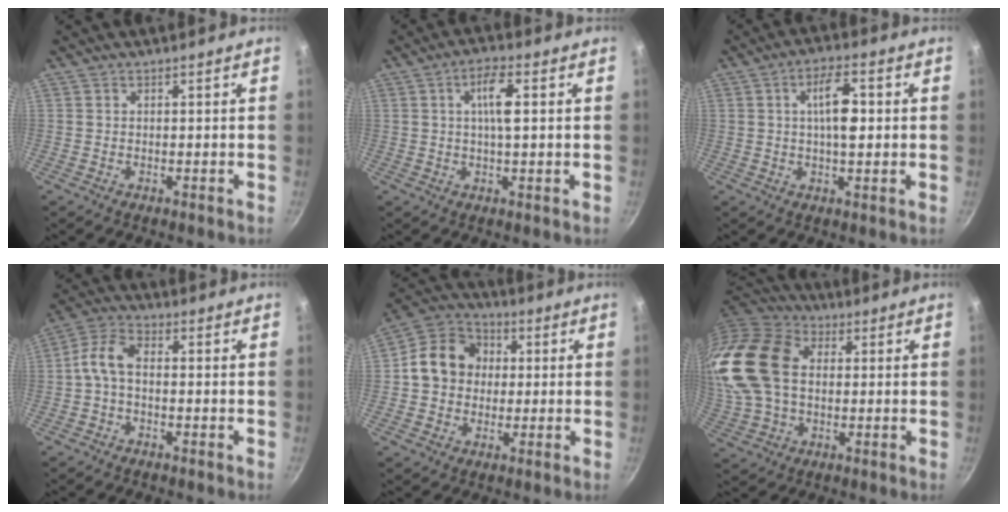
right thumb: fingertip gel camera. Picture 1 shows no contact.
{"total": 6.1, "force": [1.2, 1.7, 5.8], "torque": [-0.105, 0.007, 0.018]}
{"total": 7.9, "force": [1.0, 3.0, 7.3], "torque": [-0.112, 0.007, 0.012]}
{"total": 5.8, "force": [-1.0, 3.3, 4.6], "torque": [-0.098, 0.029, -0.031]}
{"total": 11.5, "force": [0.8, 9.9, 5.8], "torque": [-0.064, 0.021, -0.008]}
{"total": 21.1, "force": [2.6, 14.6, 15.0], "torque": [-0.306, 0.027, 0.041]}